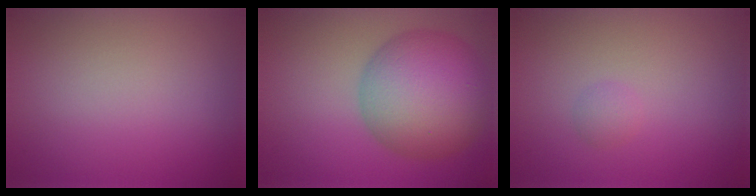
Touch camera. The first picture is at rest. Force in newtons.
{"total": 10.3, "press": 10.3, "slide": 0.2}
{"total": 0.9, "press": 0.9, "slide": 0.0}